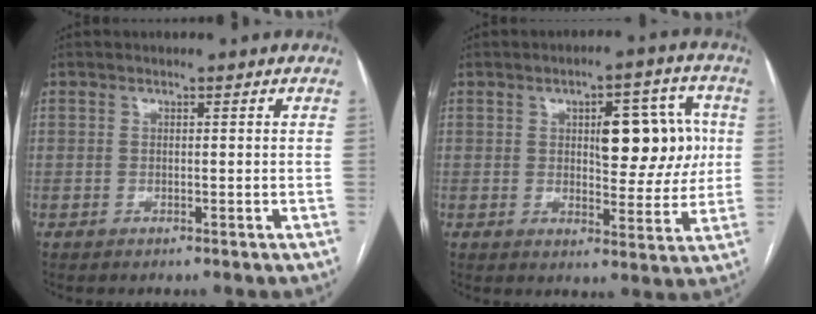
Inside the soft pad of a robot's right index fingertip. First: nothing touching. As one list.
[{"total": 10.5, "force": [1.9, 4.4, 9.4], "torque": [-0.114, 0.022, 0.030]}]